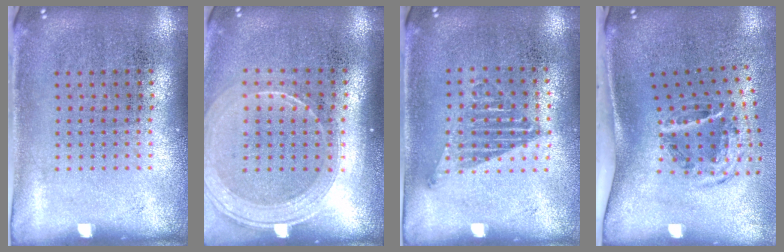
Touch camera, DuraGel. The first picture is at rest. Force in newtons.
{"total": 1.8, "press": 1.6, "slide": 0.7}
{"total": 1.2, "press": 1.0, "slide": 0.6}
{"total": 2.0, "press": 1.2, "slide": 1.5}